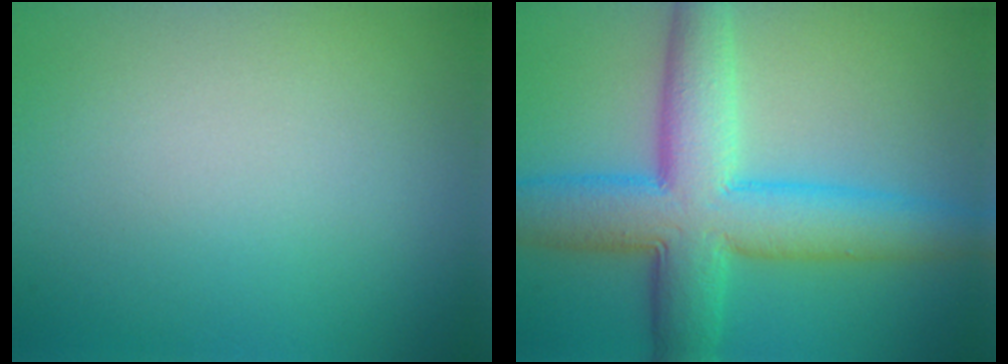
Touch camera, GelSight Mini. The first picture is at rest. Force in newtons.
{"total": 9.8, "press": 9.8, "slide": 0.1}